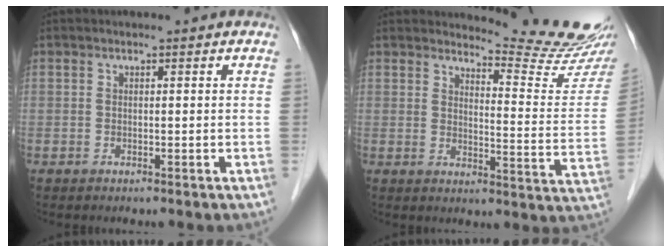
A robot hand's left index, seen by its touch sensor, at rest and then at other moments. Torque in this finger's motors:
{"motor_torque": [0.68, -0.81, 0.10, 0.00]}